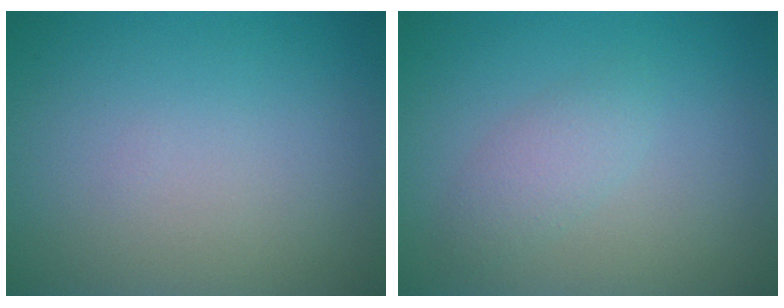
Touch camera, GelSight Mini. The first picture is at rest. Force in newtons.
{"total": 1.9, "press": 1.9, "slide": 0.1}